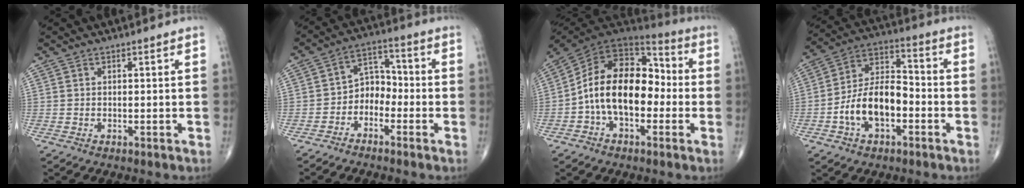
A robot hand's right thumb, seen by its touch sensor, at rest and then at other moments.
{"total": 6.3, "force": [-2.8, 4.6, 3.2], "torque": [-0.025, 0.043, -0.062]}
{"total": 17.9, "force": [-2.2, 11.1, 13.9], "torque": [-0.211, 0.048, -0.048]}
{"total": 13.5, "force": [-4.0, 7.9, 10.3], "torque": [-0.170, 0.044, -0.076]}